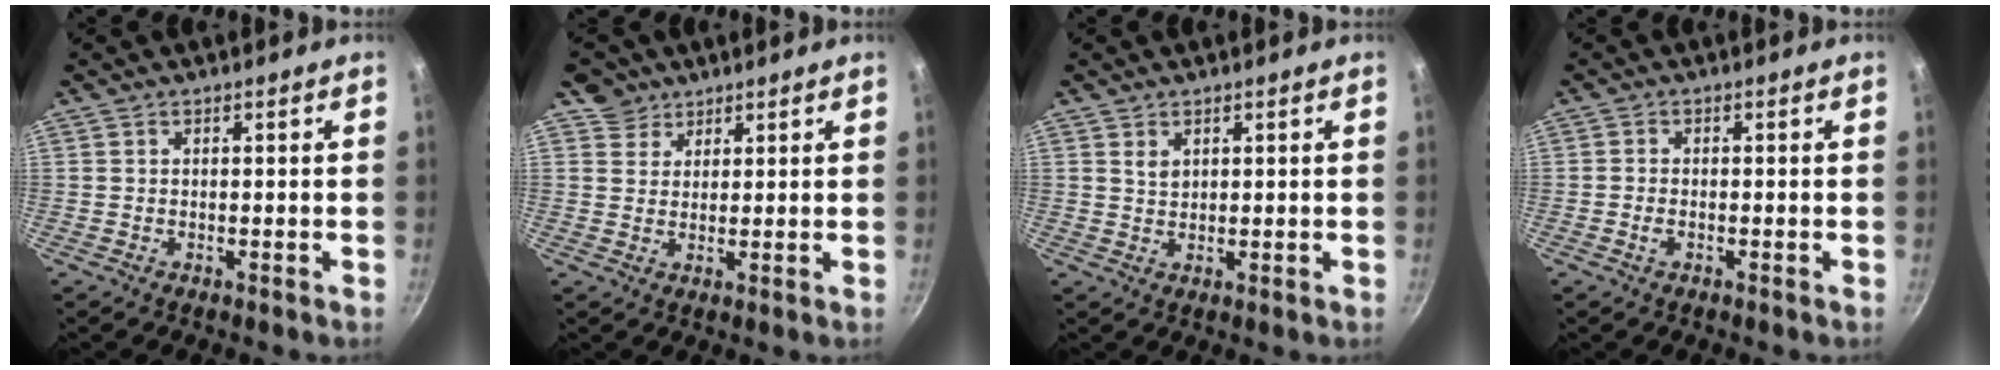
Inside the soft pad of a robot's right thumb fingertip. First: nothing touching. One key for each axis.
{"total": 4.1, "fx": 2.7, "fy": 3.1, "fz": -0.1, "tx": 0.036, "ty": -0.004, "tz": 0.039}
{"total": 2.1, "fx": 1.0, "fy": 1.4, "fz": 1.3, "tx": -0.018, "ty": -0.005, "tz": 0.021}
{"total": 1.8, "fx": -0.8, "fy": 1.0, "fz": 1.2, "tx": -0.031, "ty": 0.008, "tz": -0.018}